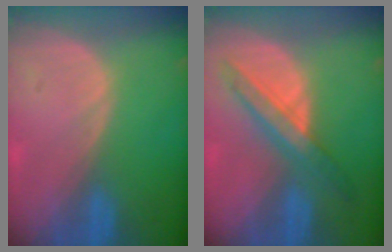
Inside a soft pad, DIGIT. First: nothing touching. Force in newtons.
{"total": 6.4, "press": 6.4, "slide": 0.7}